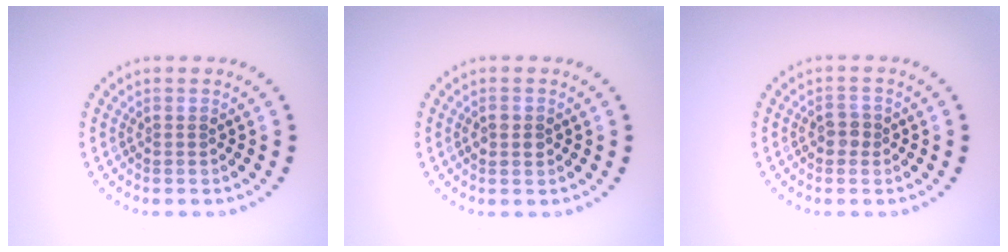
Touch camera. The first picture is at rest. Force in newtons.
{"total": 1.7, "press": 1.7, "slide": 0.1}
{"total": 1.4, "press": 1.4, "slide": 0.2}